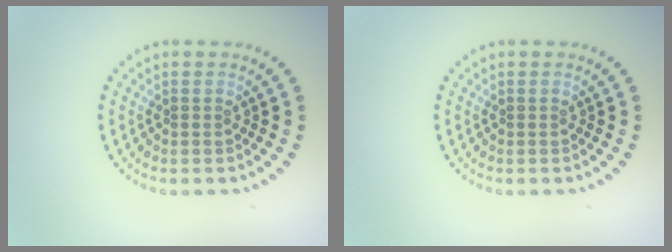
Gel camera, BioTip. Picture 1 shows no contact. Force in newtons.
{"total": 0.0}